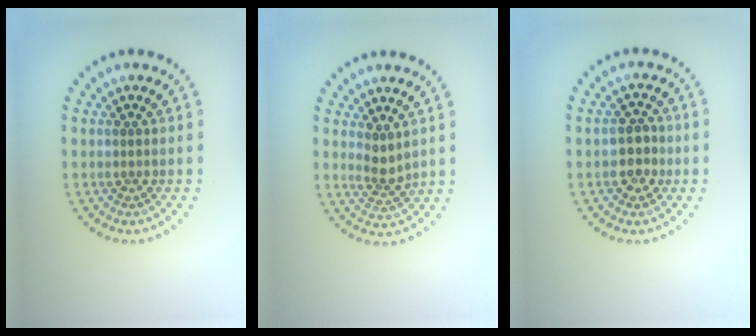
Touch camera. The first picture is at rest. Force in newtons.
{"total": 1.9, "press": 1.5, "slide": 1.2}
{"total": 2.4, "press": 2.3, "slide": 0.6}